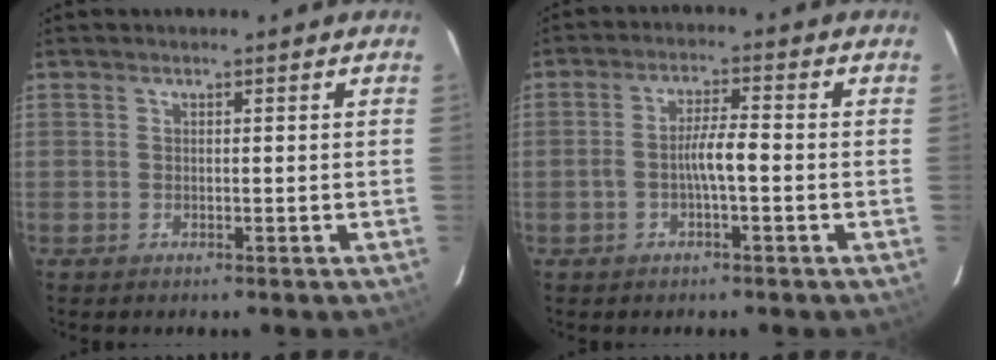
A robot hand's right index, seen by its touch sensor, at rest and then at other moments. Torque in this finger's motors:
{"motor_torque": [0.29, -0.02, 0.13, 0.09]}